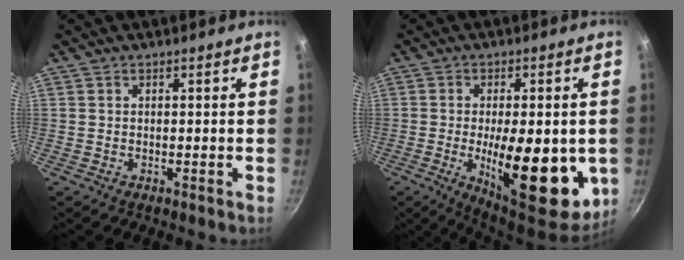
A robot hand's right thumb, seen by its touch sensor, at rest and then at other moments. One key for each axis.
{"total": 19.7, "fx": -3.4, "fy": 7.6, "fz": 17.8, "tx": -0.228, "ty": -0.012, "tz": -0.039}